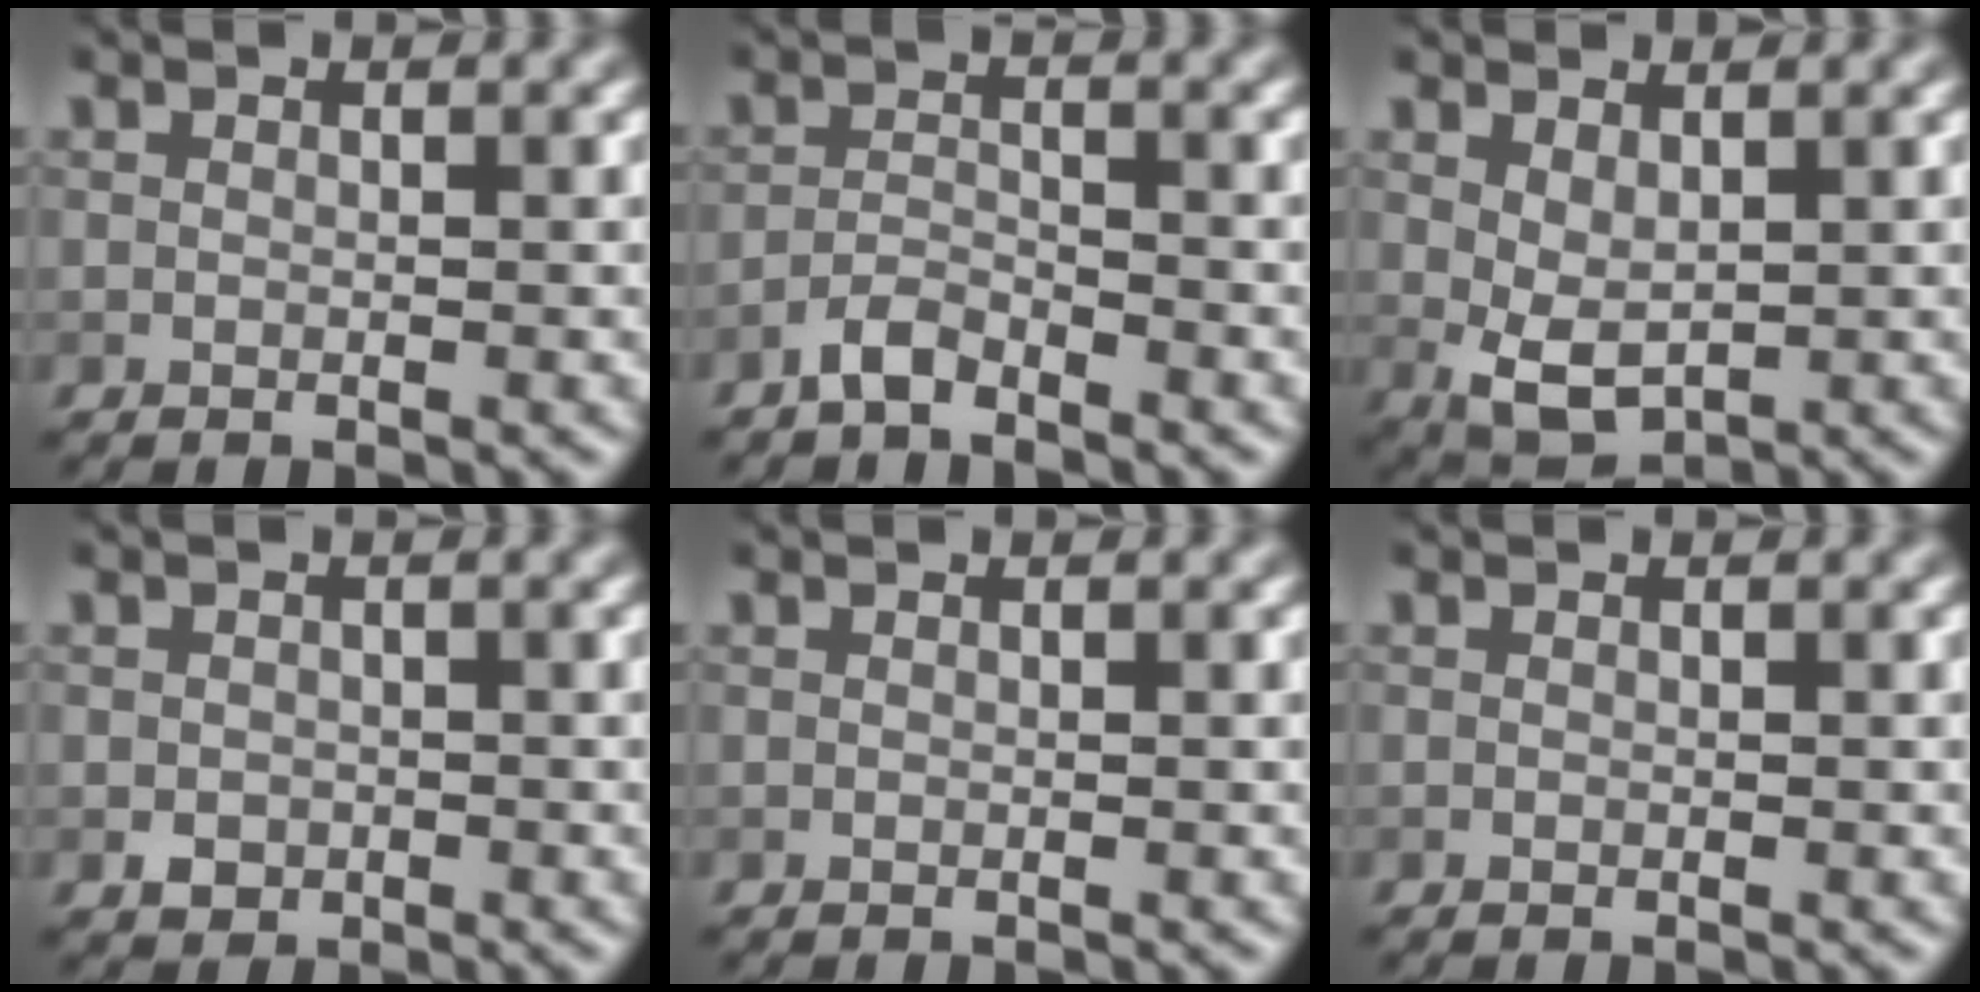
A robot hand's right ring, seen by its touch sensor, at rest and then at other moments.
{"total": 2.1, "force": [-1.8, 0.5, 0.9], "torque": [-0.021, 0.006, -0.040]}
{"total": 3.7, "force": [0.8, 2.2, 2.8], "torque": [-0.060, -0.005, 0.020]}
{"total": 1.3, "force": [-0.4, 1.1, 0.5], "torque": [-0.003, -0.003, -0.010]}
{"total": 0.0}
{"total": 0.0}